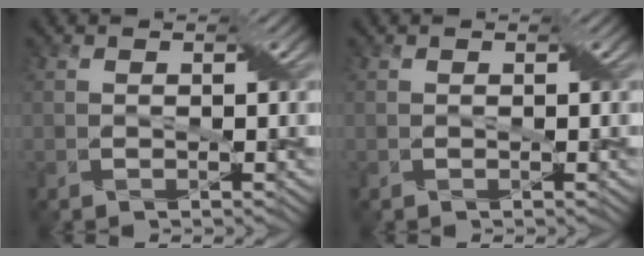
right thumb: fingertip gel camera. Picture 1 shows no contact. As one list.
[{"total": 0.0}]